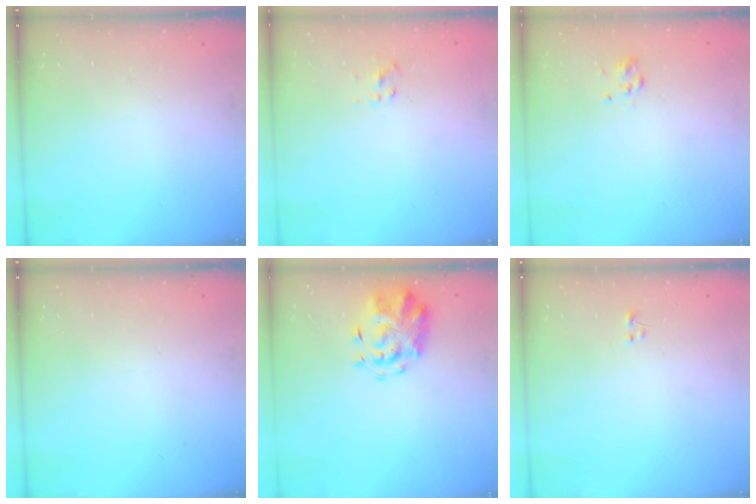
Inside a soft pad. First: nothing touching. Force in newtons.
{"total": 2.6, "press": 2.4, "slide": 0.8}
{"total": 2.3, "press": 2.0, "slide": 1.1}
{"total": 0.0}
{"total": 3.8, "press": 3.6, "slide": 1.2}
{"total": 0.0}